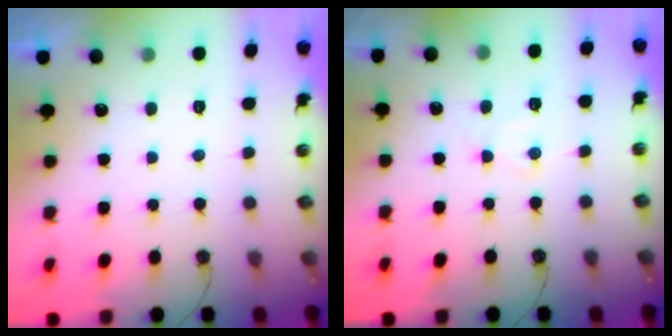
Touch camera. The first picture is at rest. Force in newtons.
{"total": 7.3, "press": 7.3, "slide": 0.6}